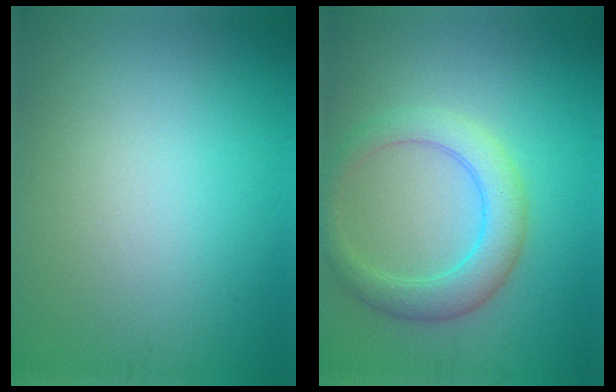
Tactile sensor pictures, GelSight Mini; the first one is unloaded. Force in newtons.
{"total": 4.2, "press": 4.2, "slide": 0.1}